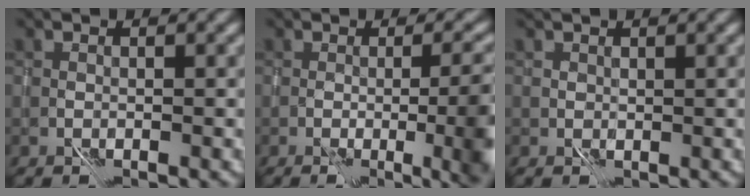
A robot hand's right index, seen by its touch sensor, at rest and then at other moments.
{"total": 8.8, "force": [-1.1, 3.0, 8.2], "torque": [-0.080, -0.008, 0.004]}
{"total": 0.8, "force": [0.7, 0.3, 0.2], "torque": [-0.002, 0.005, 0.015]}